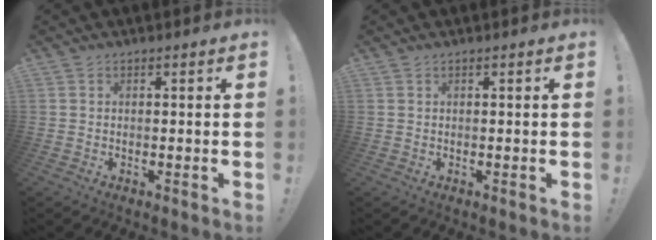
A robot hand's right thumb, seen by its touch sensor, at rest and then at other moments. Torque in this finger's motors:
{"motor_torque": [0.03, -0.02, -0.22, -0.02, -0.02]}